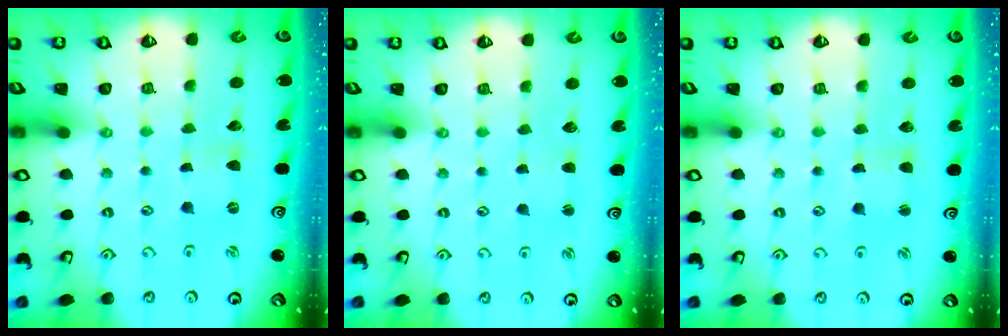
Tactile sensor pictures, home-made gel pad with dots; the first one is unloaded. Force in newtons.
{"total": 1.6, "press": 1.6, "slide": 0.3}
{"total": 2.5, "press": 2.5, "slide": 0.3}